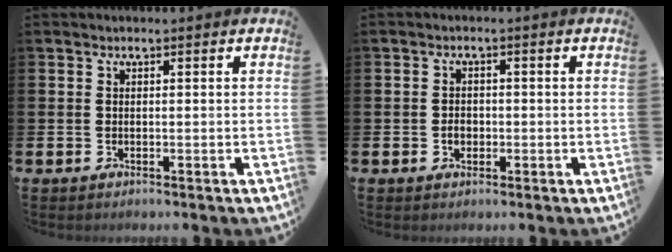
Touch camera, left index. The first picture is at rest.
{"total": 1.7, "force": [-0.3, 1.4, 1.0], "torque": [-0.005, 0.002, -0.012]}